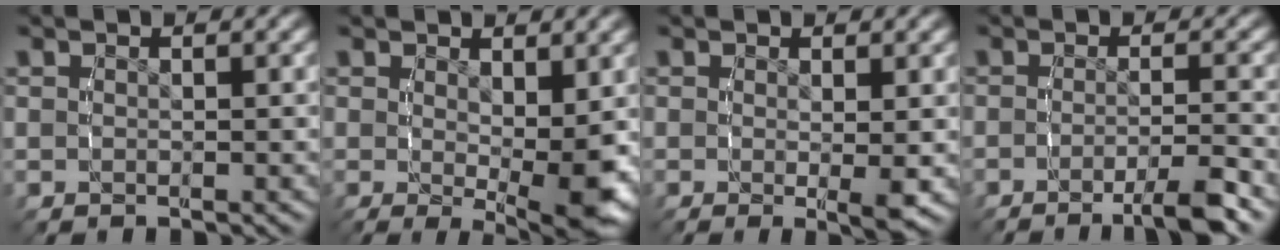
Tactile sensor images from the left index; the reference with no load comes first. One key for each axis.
{"total": 3.9, "fx": 0.2, "fy": 0.5, "fz": 3.8, "tx": -0.047, "ty": -0.018, "tz": 0.008}
{"total": 1.6, "fx": 0.1, "fy": -0.3, "fz": 1.6, "tx": -0.020, "ty": -0.008, "tz": 0.001}
{"total": 3.4, "fx": -2.5, "fy": -0.1, "fz": 2.2, "tx": -0.033, "ty": 0.002, "tz": -0.050}